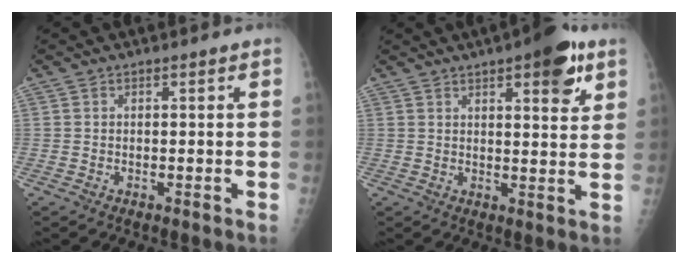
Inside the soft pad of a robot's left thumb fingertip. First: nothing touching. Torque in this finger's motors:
{"motor_torque": [0.99, 0.79, 0.61, -0.52, 0.05]}